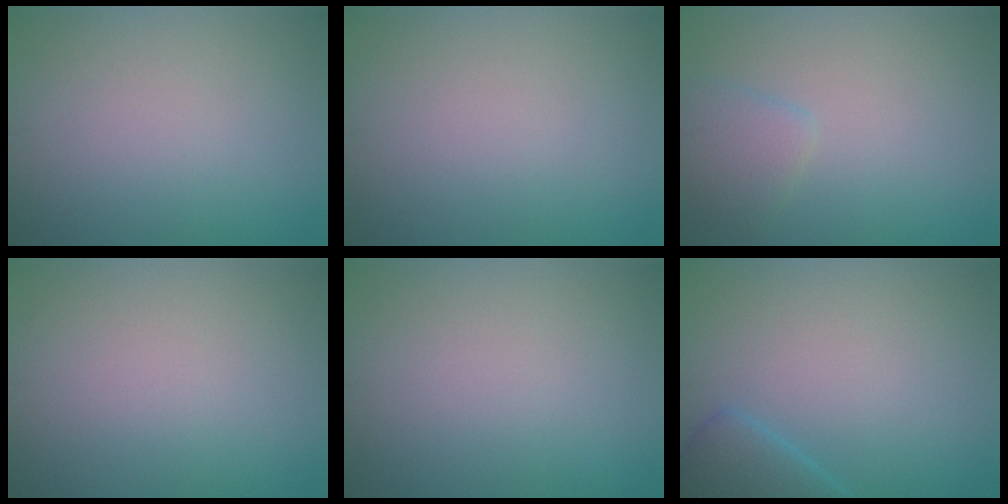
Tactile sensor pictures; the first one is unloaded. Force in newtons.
{"total": 0.0}
{"total": 1.7, "press": 1.7, "slide": 0.2}
{"total": 0.0}
{"total": 0.0}
{"total": 2.7, "press": 2.7, "slide": 0.2}